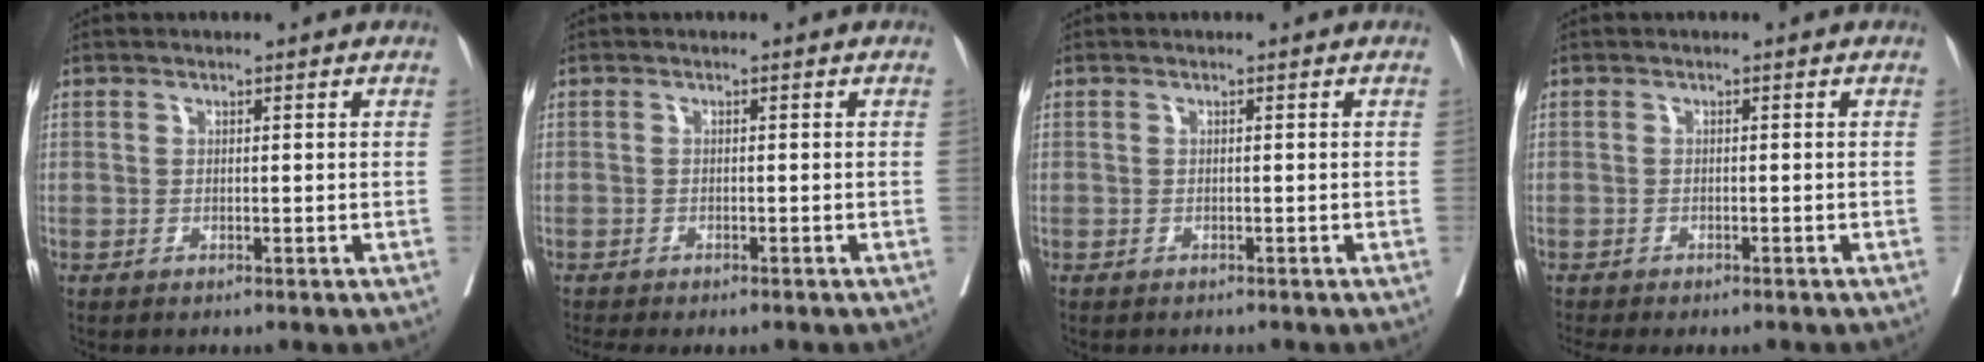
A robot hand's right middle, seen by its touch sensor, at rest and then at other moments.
{"total": 3.6, "force": [-3.1, 0.6, 1.6], "torque": [-0.016, -0.005, -0.045]}
{"total": 0.8, "force": [-0.7, 0.3, 0.2], "torque": [-0.007, 0.000, -0.012]}
{"total": 4.5, "force": [-4.0, 0.7, 1.9], "torque": [-0.018, -0.002, -0.058]}